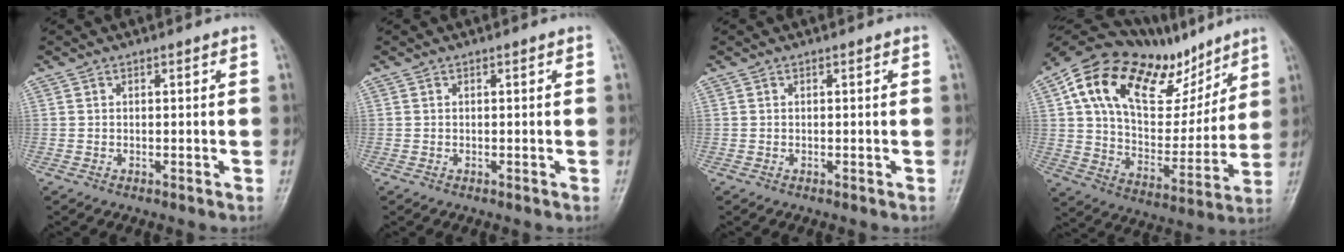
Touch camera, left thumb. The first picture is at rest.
{"total": 0.0}
{"total": 0.0}
{"total": 27.9, "force": [15.0, 14.2, 18.6], "torque": [-0.275, -0.013, 0.253]}